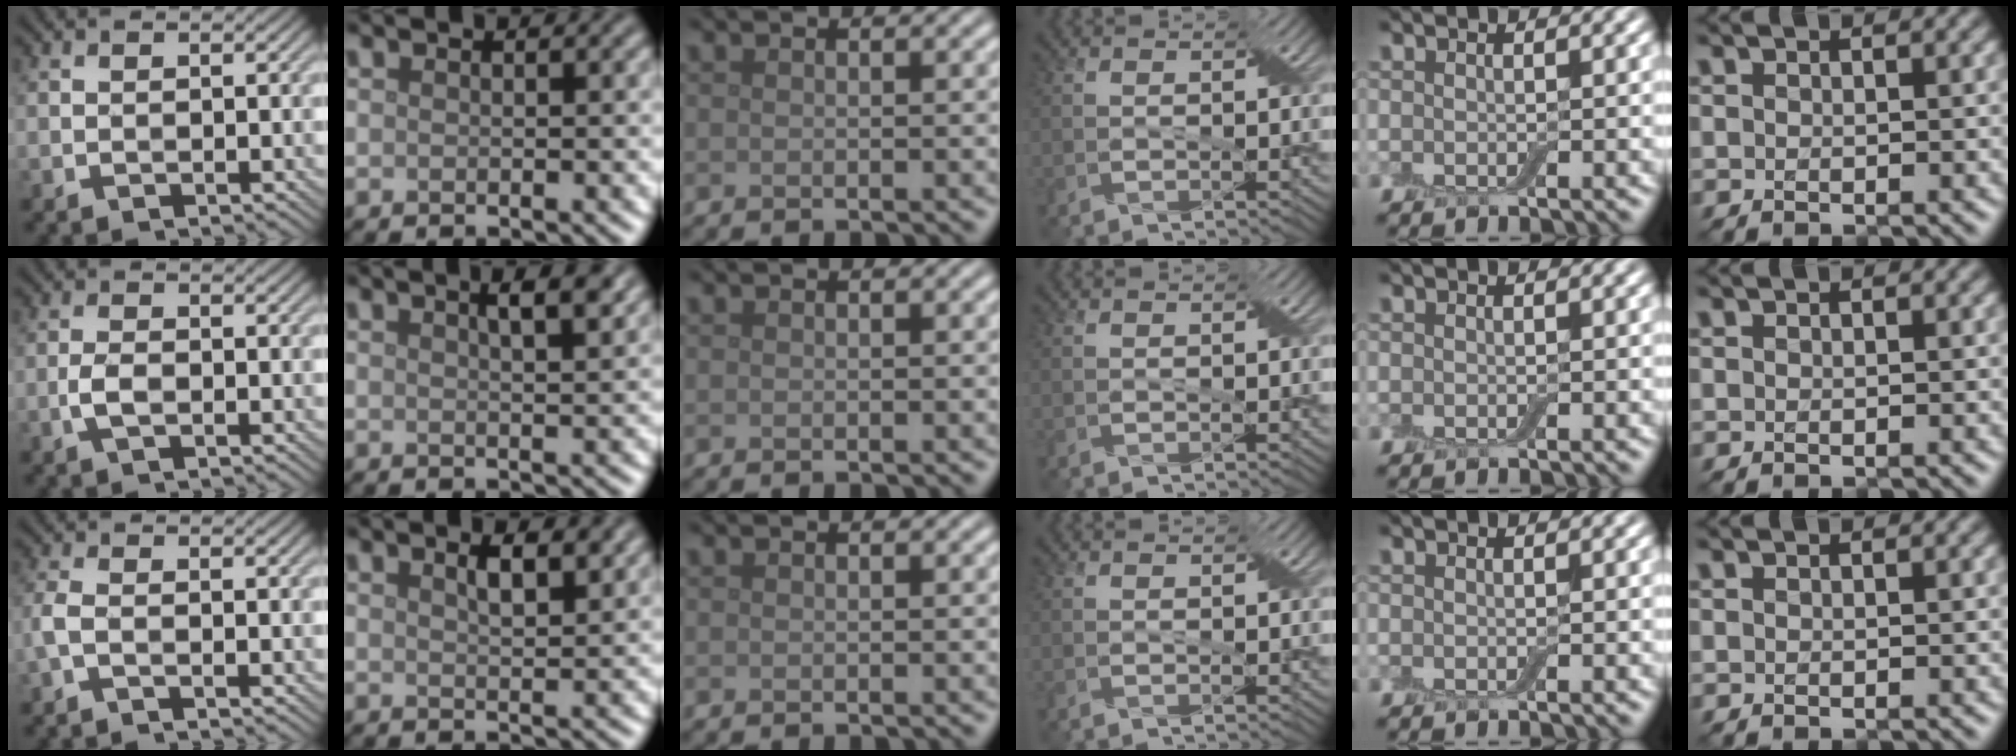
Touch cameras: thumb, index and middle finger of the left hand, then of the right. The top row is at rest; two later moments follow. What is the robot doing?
{"motion": "insert", "object": "box of matches"}